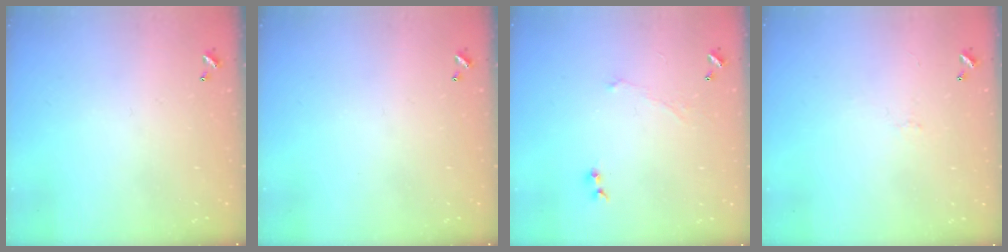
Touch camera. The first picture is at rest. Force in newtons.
{"total": 0.0}
{"total": 1.2, "press": 0.9, "slide": 0.8}
{"total": 0.6, "press": 0.2, "slide": 0.6}